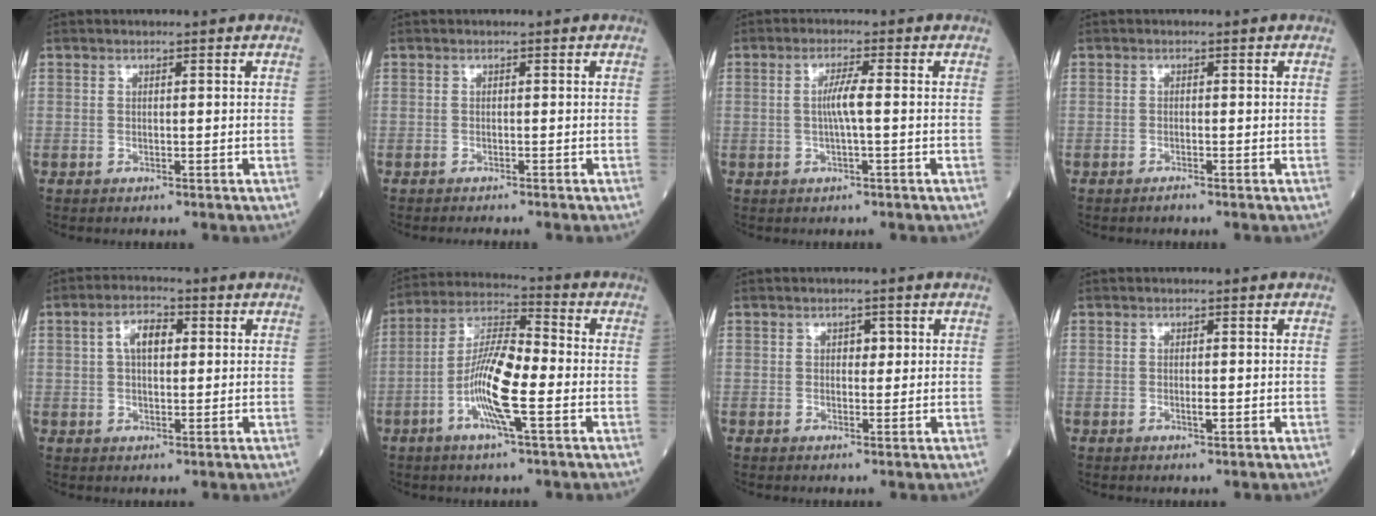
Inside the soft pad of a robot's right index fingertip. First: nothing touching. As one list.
[{"total": 2.5, "force": [-2.2, -0.2, 1.1], "torque": [-0.010, -0.001, -0.029]}, {"total": 3.2, "force": [-0.1, -0.1, 3.2], "torque": [-0.064, 0.002, -0.002]}, {"total": 0.8, "force": [-0.7, -0.1, 0.4], "torque": [-0.010, 0.000, -0.013]}, {"total": 5.1, "force": [1.3, 2.4, 4.3], "torque": [-0.079, 0.014, 0.021]}, {"total": 11.5, "force": [-3.2, 1.6, 10.9], "torque": [-0.213, 0.002, -0.066]}, {"total": 1.5, "force": [0.4, 1.0, 1.0], "torque": [-0.008, 0.002, 0.003]}, {"total": 1.0, "force": [-0.2, 0.2, 1.0], "torque": [-0.020, -0.001, -0.002]}]